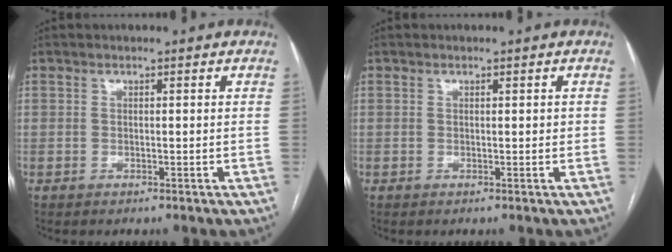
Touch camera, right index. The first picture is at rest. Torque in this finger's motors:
{"motor_torque": [0.06, -0.07, 0.02, 0.01]}